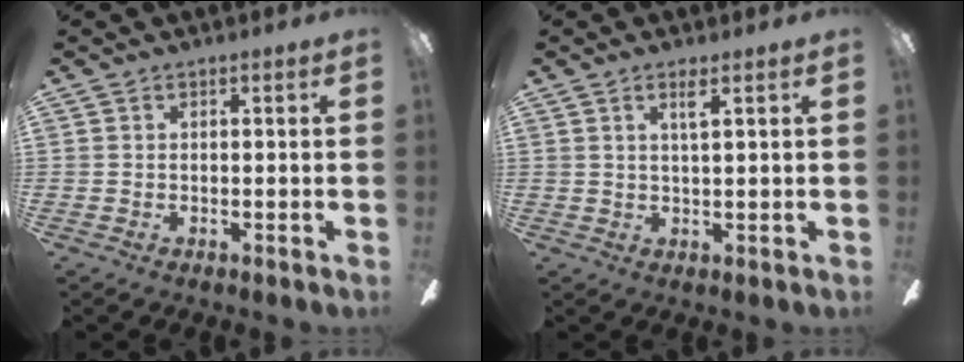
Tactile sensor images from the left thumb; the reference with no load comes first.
{"total": 2.9, "force": [1.7, 0.3, 2.3], "torque": [-0.043, -0.002, 0.025]}